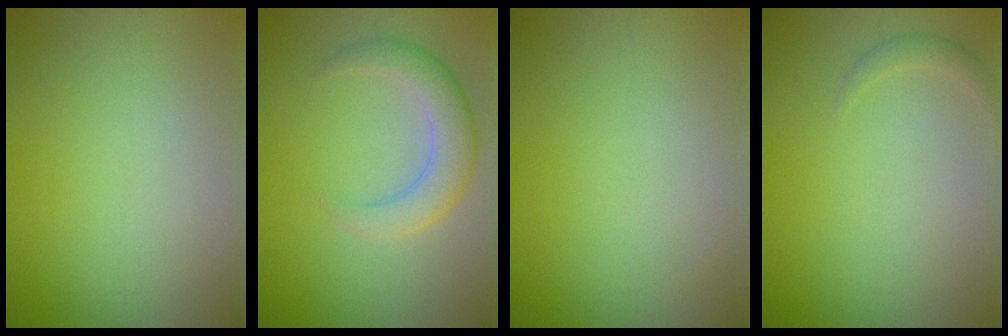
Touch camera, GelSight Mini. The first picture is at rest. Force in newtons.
{"total": 4.0, "press": 4.0, "slide": 0.3}
{"total": 0.0}
{"total": 1.1, "press": 1.1, "slide": 0.0}